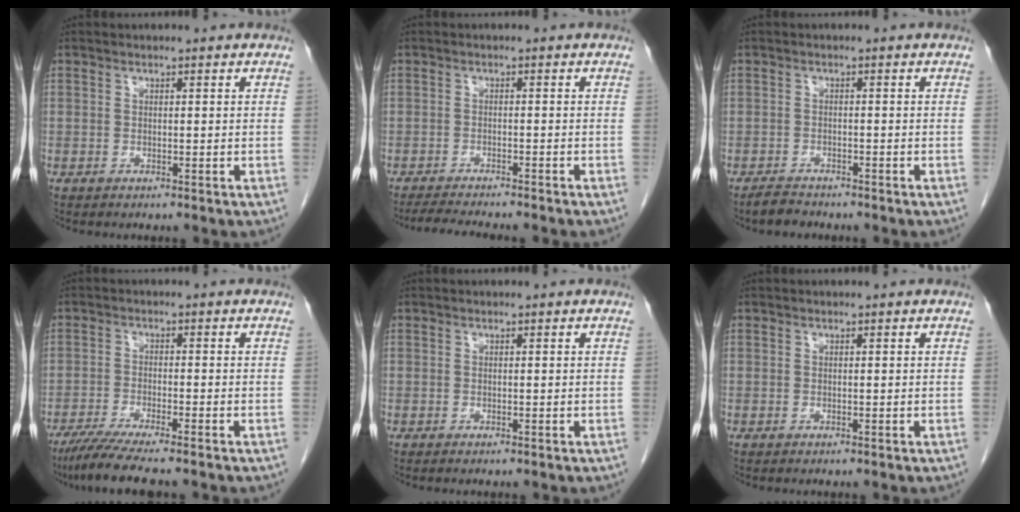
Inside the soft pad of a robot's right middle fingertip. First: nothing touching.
{"total": 7.3, "force": [-6.5, 0.4, 3.2], "torque": [-0.046, -0.013, -0.097]}
{"total": 2.5, "force": [-2.3, 0.8, 0.7], "torque": [-0.020, -0.004, -0.039]}
{"total": 7.7, "force": [-6.3, -0.2, 4.4], "torque": [-0.068, -0.022, -0.104]}
{"total": 0.0}
{"total": 0.0}